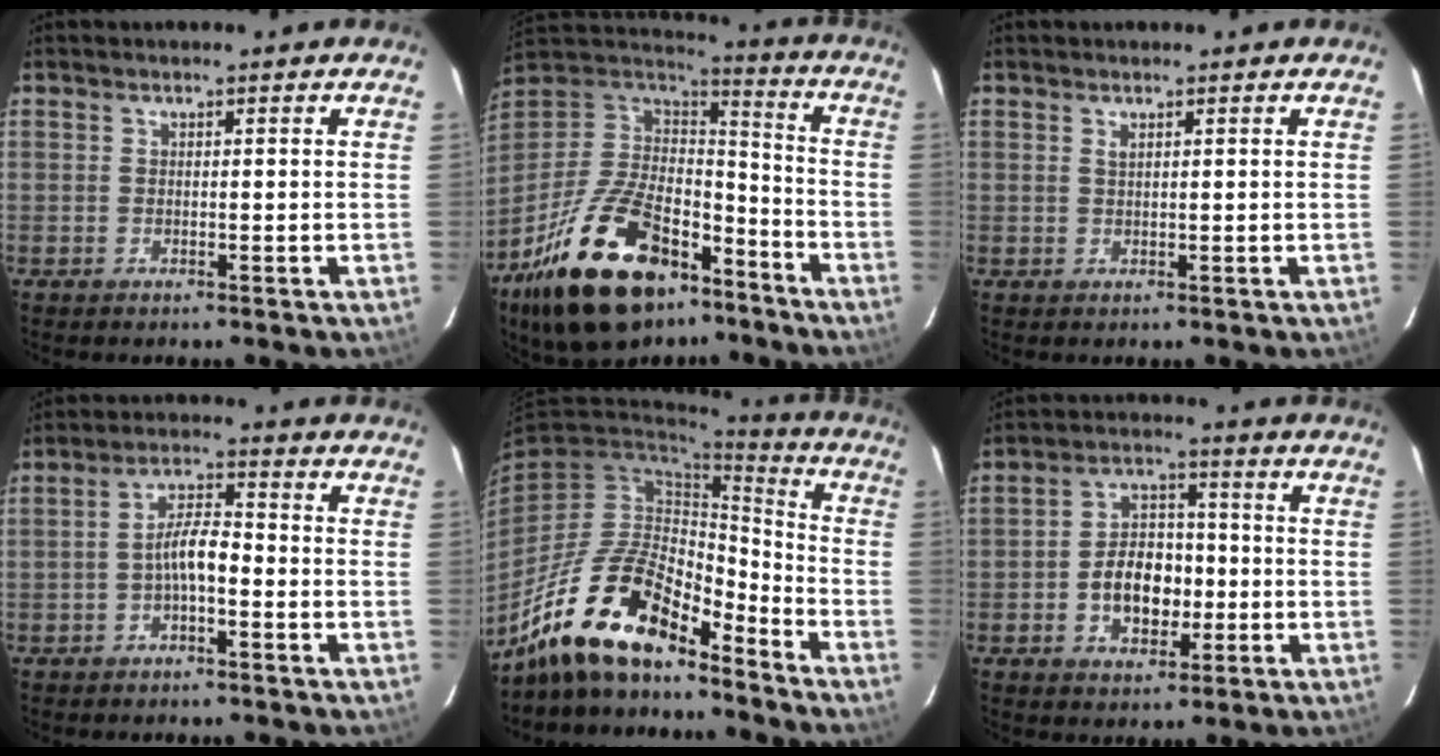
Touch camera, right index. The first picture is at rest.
{"total": 28.4, "force": [-17.5, 14.5, 17.1], "torque": [-0.343, -0.001, -0.271]}
{"total": 0.8, "force": [0.5, 0.2, 0.5], "torque": [-0.011, 0.002, 0.010]}
{"total": 5.0, "force": [-1.9, 1.5, 4.3], "torque": [-0.085, 0.015, -0.035]}
{"total": 18.1, "force": [-14.2, 5.8, 9.6], "torque": [-0.186, 0.008, -0.264]}
{"total": 9.6, "force": [-2.4, 6.5, 6.6], "torque": [-0.125, 0.022, -0.031]}